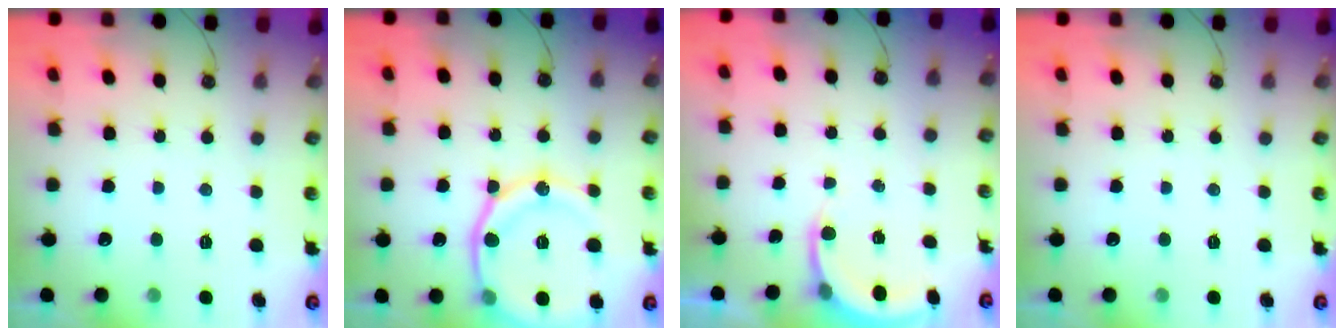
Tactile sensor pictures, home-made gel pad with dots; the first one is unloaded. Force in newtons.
{"total": 15.6, "press": 15.5, "slide": 1.8}
{"total": 4.5, "press": 4.5, "slide": 0.3}
{"total": 0.0}